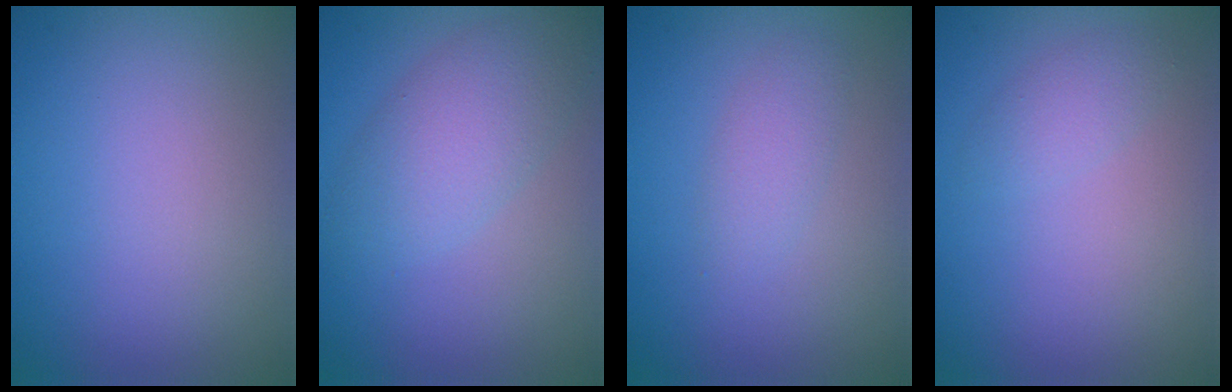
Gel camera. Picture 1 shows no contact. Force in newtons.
{"total": 4.5, "press": 4.5, "slide": 0.1}
{"total": 1.7, "press": 1.7, "slide": 0.1}
{"total": 1.4, "press": 1.4, "slide": 0.1}